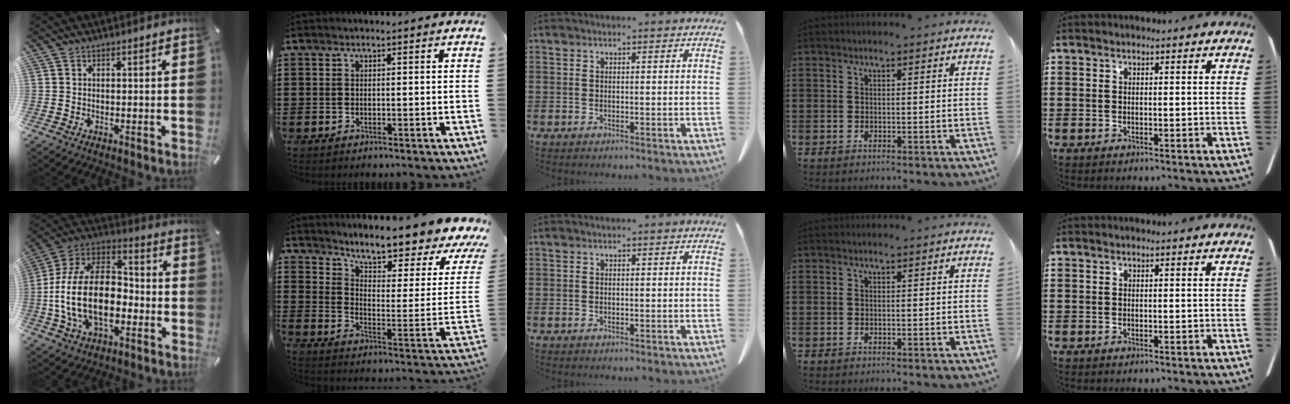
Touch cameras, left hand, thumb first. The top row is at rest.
{"thumb": {"total": 21.8, "force": [-5.1, 13.8, 16.0], "torque": [-0.335, 0.022, -0.086]}, "index": {"total": 8.5, "force": [7.0, 1.0, 4.8], "torque": [-0.098, -0.061, 0.112]}}